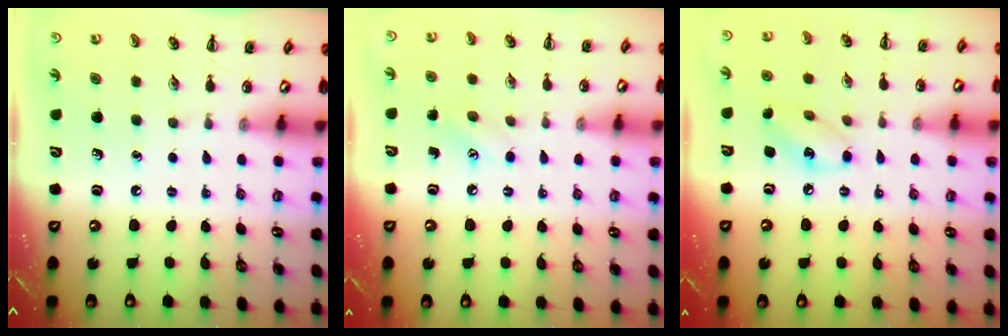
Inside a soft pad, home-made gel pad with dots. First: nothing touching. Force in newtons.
{"total": 5.7, "press": 5.5, "slide": 1.7}
{"total": 7.4, "press": 7.4, "slide": 0.6}